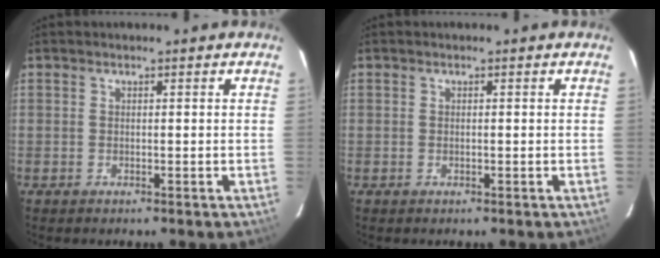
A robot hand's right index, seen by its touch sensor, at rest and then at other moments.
{"total": 0.0}